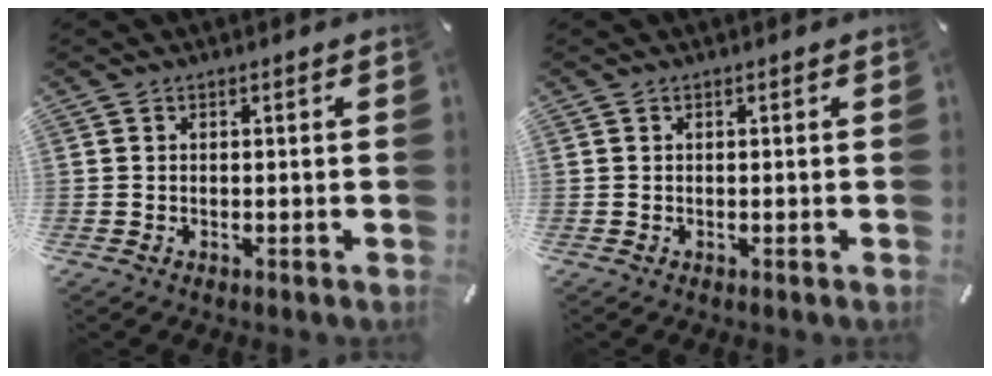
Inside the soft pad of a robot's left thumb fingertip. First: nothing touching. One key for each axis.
{"total": 0.0}